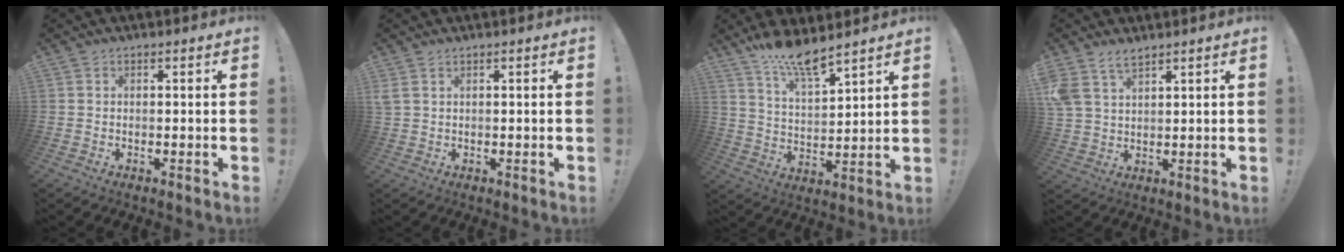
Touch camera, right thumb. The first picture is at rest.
{"total": 2.2, "force": [1.2, 1.0, 1.6], "torque": [-0.041, 0.004, 0.024]}
{"total": 10.9, "force": [9.2, 1.5, 5.6], "torque": [-0.108, -0.062, 0.163]}
{"total": 6.6, "force": [4.9, 3.2, 3.0], "torque": [-0.061, -0.018, 0.098]}